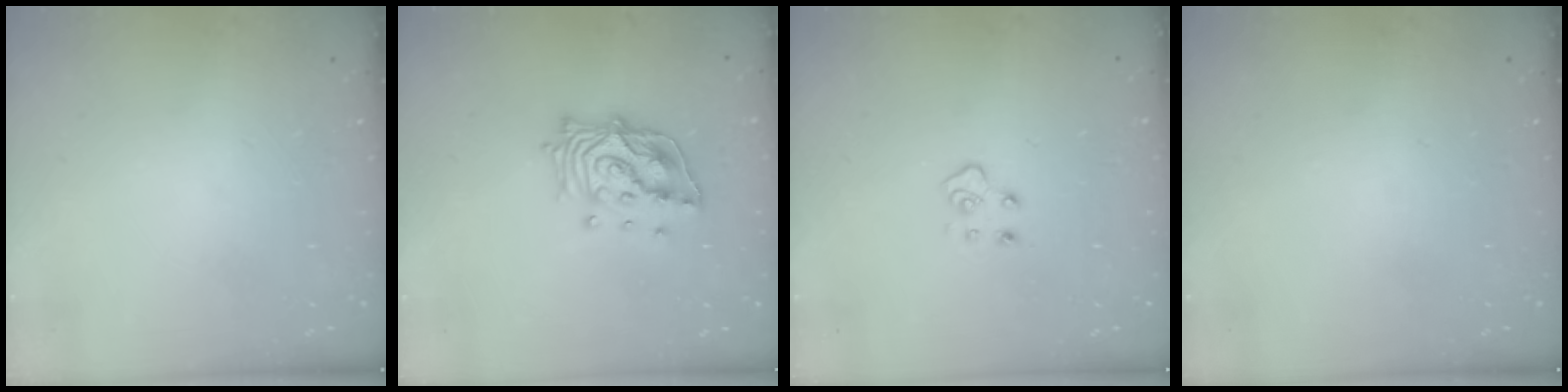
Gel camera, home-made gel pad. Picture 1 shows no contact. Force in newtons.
{"total": 15.2, "press": 15.1, "slide": 2.0}
{"total": 5.4, "press": 5.4, "slide": 0.4}
{"total": 0.0}